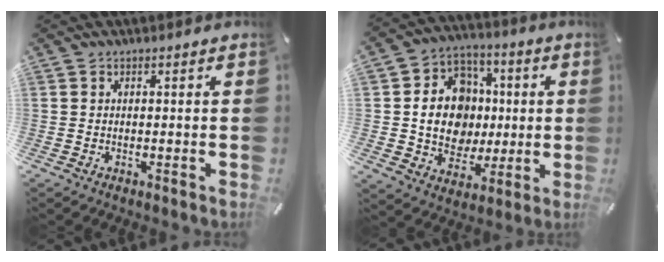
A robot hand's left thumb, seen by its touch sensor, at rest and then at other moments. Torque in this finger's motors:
{"motor_torque": [1.85, 2.04, 0.90, -0.83, 0.39]}